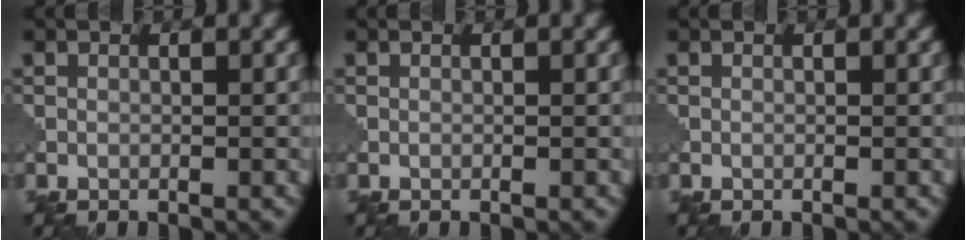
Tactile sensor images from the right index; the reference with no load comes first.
{"total": 0.0}
{"total": 0.0}